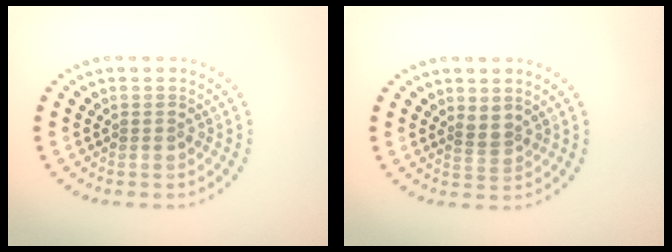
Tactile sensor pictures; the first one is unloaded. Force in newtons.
{"total": 1.2, "press": 0.8, "slide": 0.9}